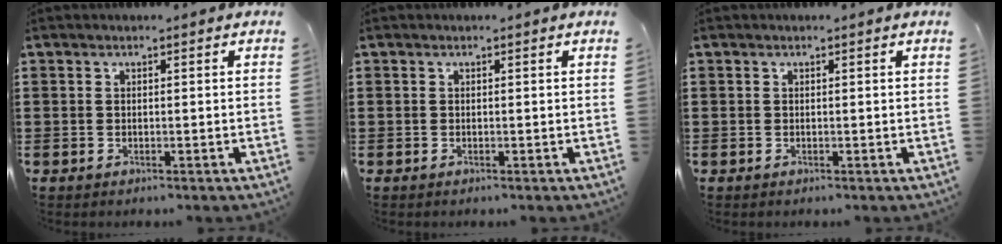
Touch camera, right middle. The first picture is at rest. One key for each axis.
{"total": 0.0}
{"total": 0.0}